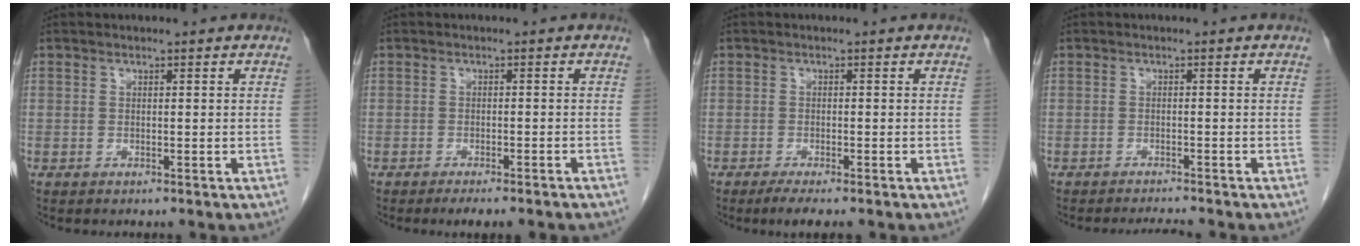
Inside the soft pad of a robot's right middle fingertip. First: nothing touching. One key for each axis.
{"total": 6.9, "fx": -5.8, "fy": 1.1, "fz": 3.6, "tx": -0.035, "ty": -0.002, "tz": -0.075}
{"total": 3.0, "fx": -2.2, "fy": 0.3, "fz": 1.9, "tx": -0.033, "ty": -0.007, "tz": -0.037}
{"total": 2.6, "fx": -2.5, "fy": -0.6, "fz": 0.4, "tx": -0.008, "ty": -0.012, "tz": -0.038}